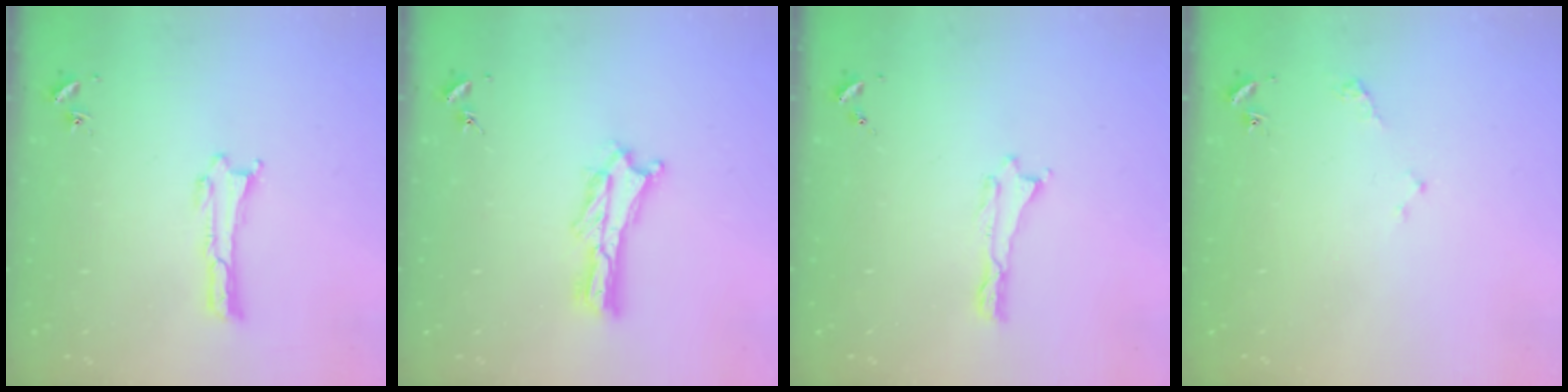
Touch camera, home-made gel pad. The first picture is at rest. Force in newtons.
{"total": 2.3, "press": 2.3, "slide": 0.3}
{"total": 0.0}
{"total": 2.3, "press": 2.2, "slide": 0.3}